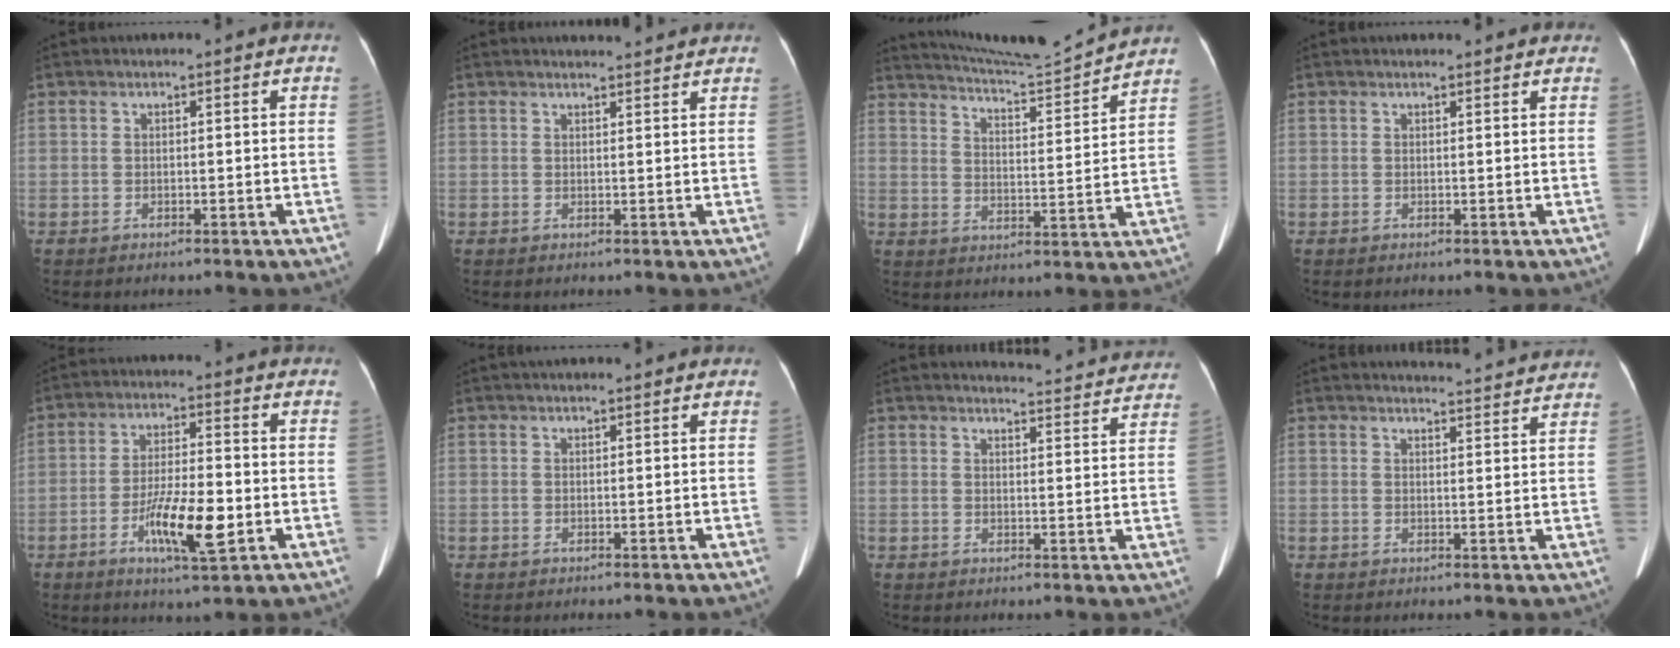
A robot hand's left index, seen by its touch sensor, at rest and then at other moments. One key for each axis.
{"total": 4.3, "fx": 4.2, "fy": 0.3, "fz": 0.9, "tx": -0.015, "ty": 0.014, "tz": 0.047}
{"total": 12.2, "fx": 11.8, "fy": -2.0, "fz": 2.1, "tx": -0.045, "ty": -0.029, "tz": 0.180}
{"total": 3.4, "fx": 3.2, "fy": 0.9, "fz": 0.9, "tx": -0.011, "ty": 0.014, "tz": 0.030}
{"total": 9.2, "fx": -3.0, "fy": 1.5, "fz": 8.6, "tx": -0.157, "ty": -0.010, "tz": -0.053}
{"total": 3.1, "fx": 2.7, "fy": 0.6, "fz": 1.5, "tx": -0.016, "ty": 0.033, "tz": 0.037}
{"total": 13.9, "fx": 13.6, "fy": 1.5, "fz": 2.0, "tx": 0.000, "ty": -0.032, "tz": 0.135}
{"total": 11.0, "fx": 10.8, "fy": 0.8, "fz": 2.0, "tx": -0.011, "ty": -0.002, "tz": 0.109}